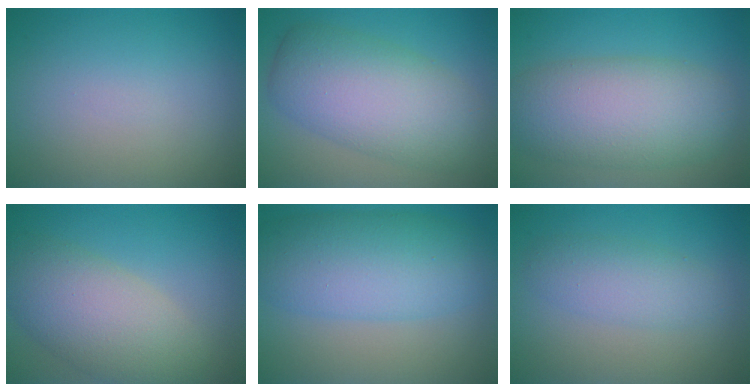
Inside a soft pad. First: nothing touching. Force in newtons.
{"total": 8.4, "press": 8.4, "slide": 0.4}
{"total": 8.3, "press": 8.3, "slide": 0.3}
{"total": 7.1, "press": 7.1, "slide": 0.4}
{"total": 7.6, "press": 7.6, "slide": 0.1}
{"total": 3.0, "press": 3.0, "slide": 0.2}